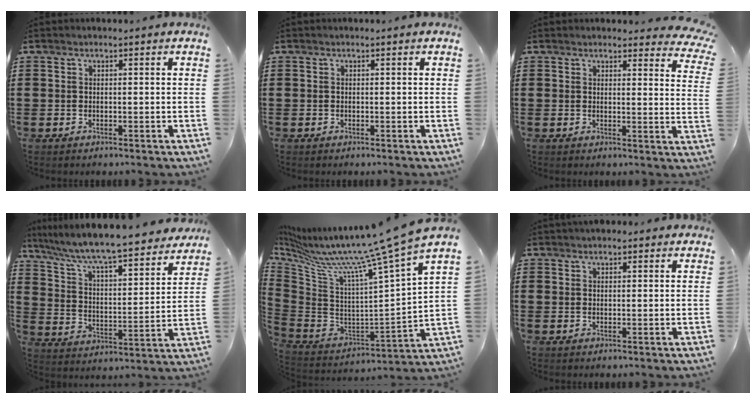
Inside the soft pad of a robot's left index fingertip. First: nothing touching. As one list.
[{"total": 0.0}, {"total": 3.4, "force": [3.2, 0.4, 1.0], "torque": [-0.015, -0.016, 0.056]}, {"total": 7.3, "force": [6.6, 0.1, 3.2], "torque": [-0.091, -0.054, 0.104]}, {"total": 10.5, "force": [8.8, -2.0, 5.4], "torque": [-0.134, -0.081, 0.126]}, {"total": 1.8, "force": [1.6, 0.5, 0.4], "torque": [-0.011, 0.005, 0.032]}]